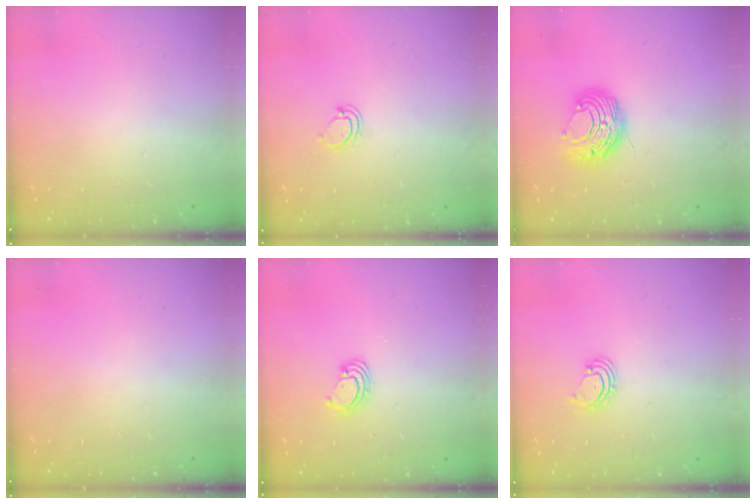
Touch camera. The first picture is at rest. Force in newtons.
{"total": 3.6, "press": 3.6, "slide": 0.5}
{"total": 9.1, "press": 9.1, "slide": 0.5}
{"total": 0.0}
{"total": 3.5, "press": 3.5, "slide": 0.2}
{"total": 2.5, "press": 2.4, "slide": 0.4}